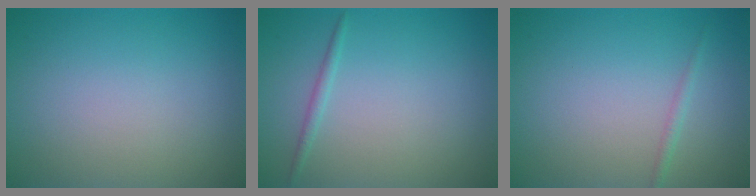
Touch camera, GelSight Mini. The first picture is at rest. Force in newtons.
{"total": 0.9, "press": 0.9, "slide": 0.0}
{"total": 0.8, "press": 0.8, "slide": 0.0}